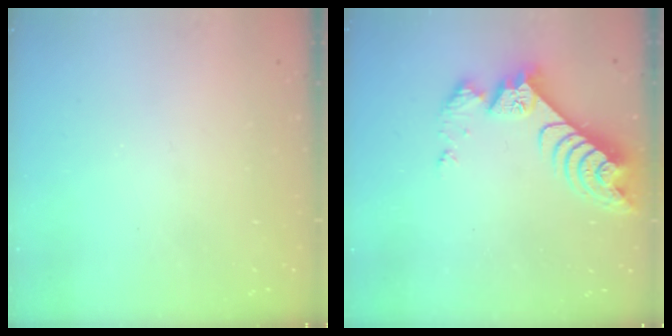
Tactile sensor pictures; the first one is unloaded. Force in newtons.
{"total": 8.8, "press": 8.8, "slide": 0.8}